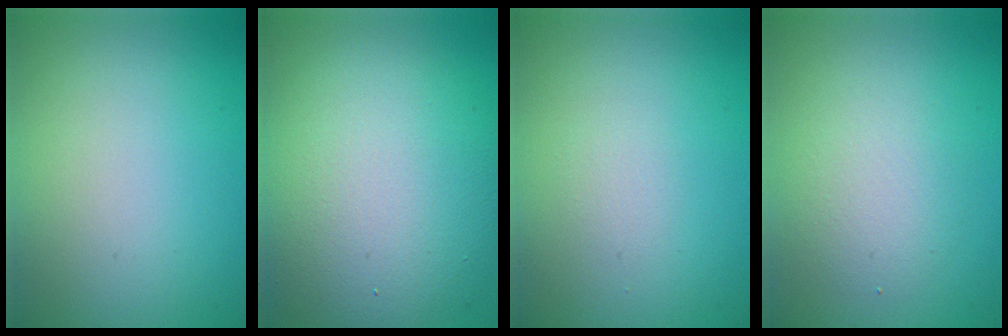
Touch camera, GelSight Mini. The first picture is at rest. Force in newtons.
{"total": 11.3, "press": 11.3, "slide": 0.6}
{"total": 0.6, "press": 0.6, "slide": 0.0}
{"total": 2.6, "press": 2.6, "slide": 0.2}